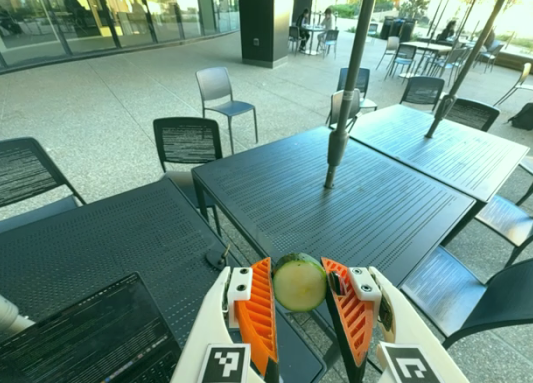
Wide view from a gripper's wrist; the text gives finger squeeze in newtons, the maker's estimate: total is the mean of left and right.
{"total": 8.0, "left": 7.5, "right": 8.6}